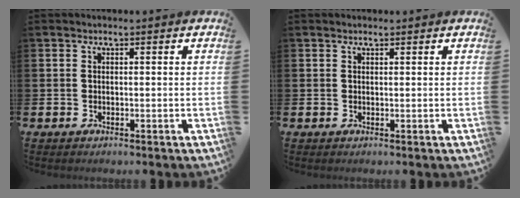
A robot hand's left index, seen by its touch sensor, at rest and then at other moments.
{"total": 0.8, "force": [0.8, 0.2, 0.2], "torque": [0.003, 0.000, 0.013]}